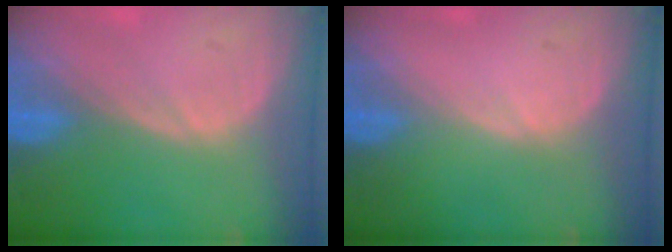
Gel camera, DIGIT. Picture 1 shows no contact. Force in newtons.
{"total": 0.0}